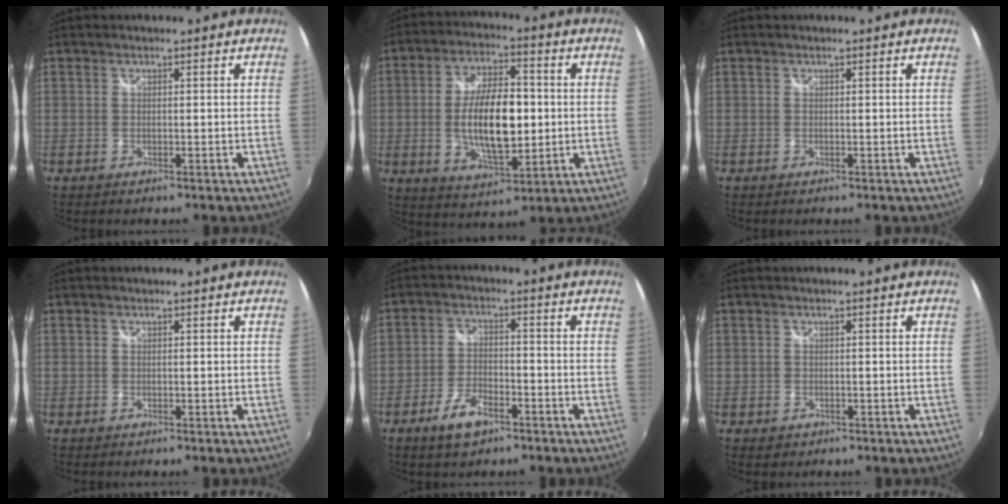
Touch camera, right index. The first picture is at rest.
{"total": 14.4, "force": [-0.9, 6.2, 12.9], "torque": [-0.241, -0.003, -0.009]}
{"total": 0.0}
{"total": 0.0}
{"total": 6.9, "force": [-4.5, 3.1, 4.3], "torque": [-0.097, -0.002, -0.081]}
{"total": 1.3, "force": [-0.6, 1.2, 0.3], "torque": [-0.008, -0.005, -0.007]}